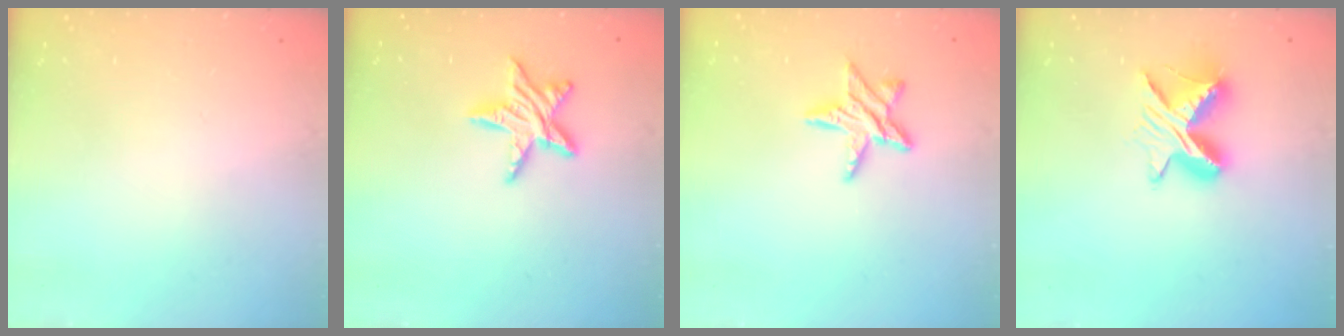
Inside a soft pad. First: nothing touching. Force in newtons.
{"total": 10.2, "press": 10.2, "slide": 0.5}
{"total": 10.0, "press": 10.0, "slide": 0.6}
{"total": 10.2, "press": 10.1, "slide": 0.6}